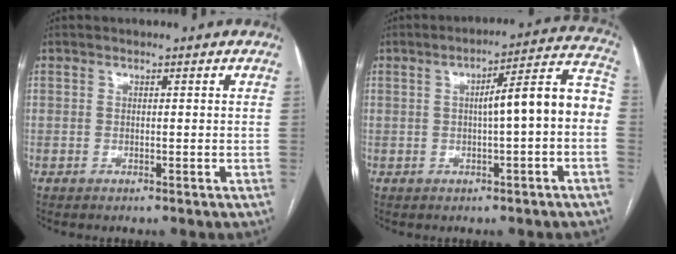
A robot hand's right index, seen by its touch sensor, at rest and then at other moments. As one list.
[{"total": 9.9, "force": [-0.5, 0.8, 9.8], "torque": [-0.131, 0.038, -0.009]}]